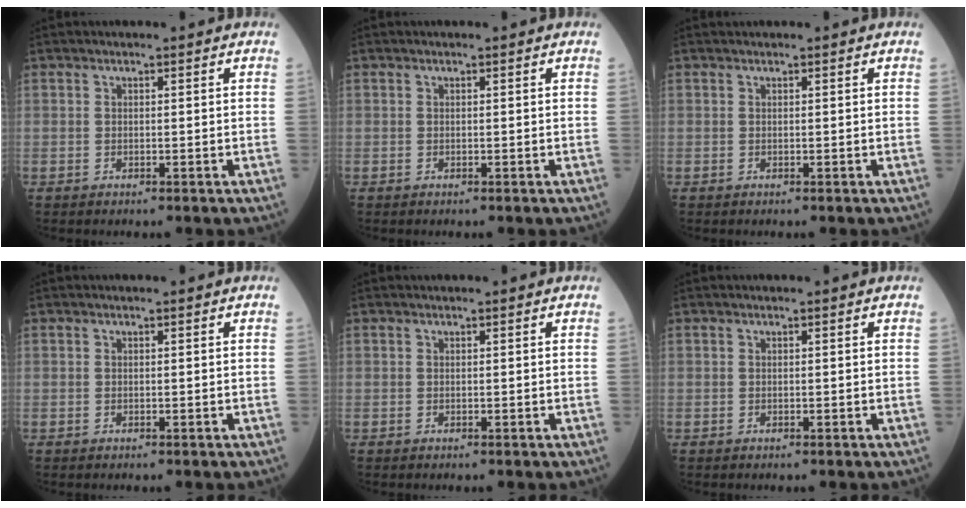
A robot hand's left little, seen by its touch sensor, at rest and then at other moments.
{"total": 0.0}
{"total": 0.0}
{"total": 0.0}
{"total": 0.0}
{"total": 0.0}